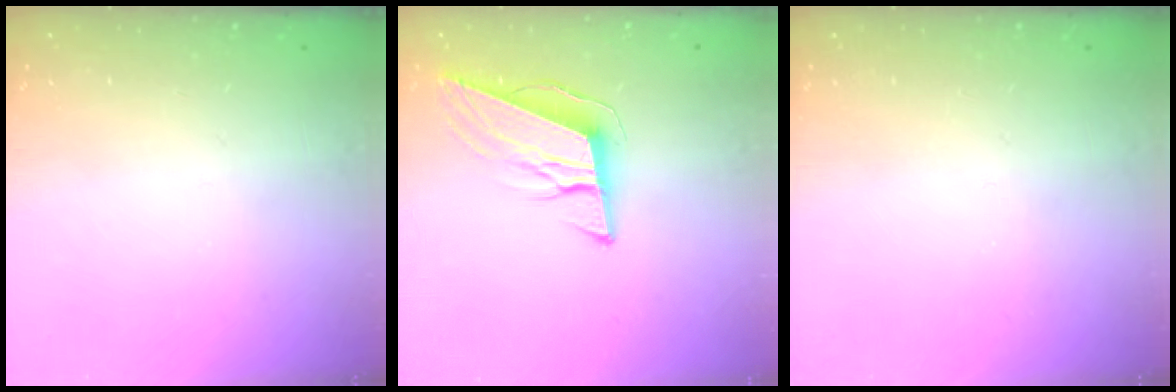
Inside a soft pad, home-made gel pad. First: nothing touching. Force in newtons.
{"total": 10.8, "press": 10.3, "slide": 3.1}
{"total": 0.0}